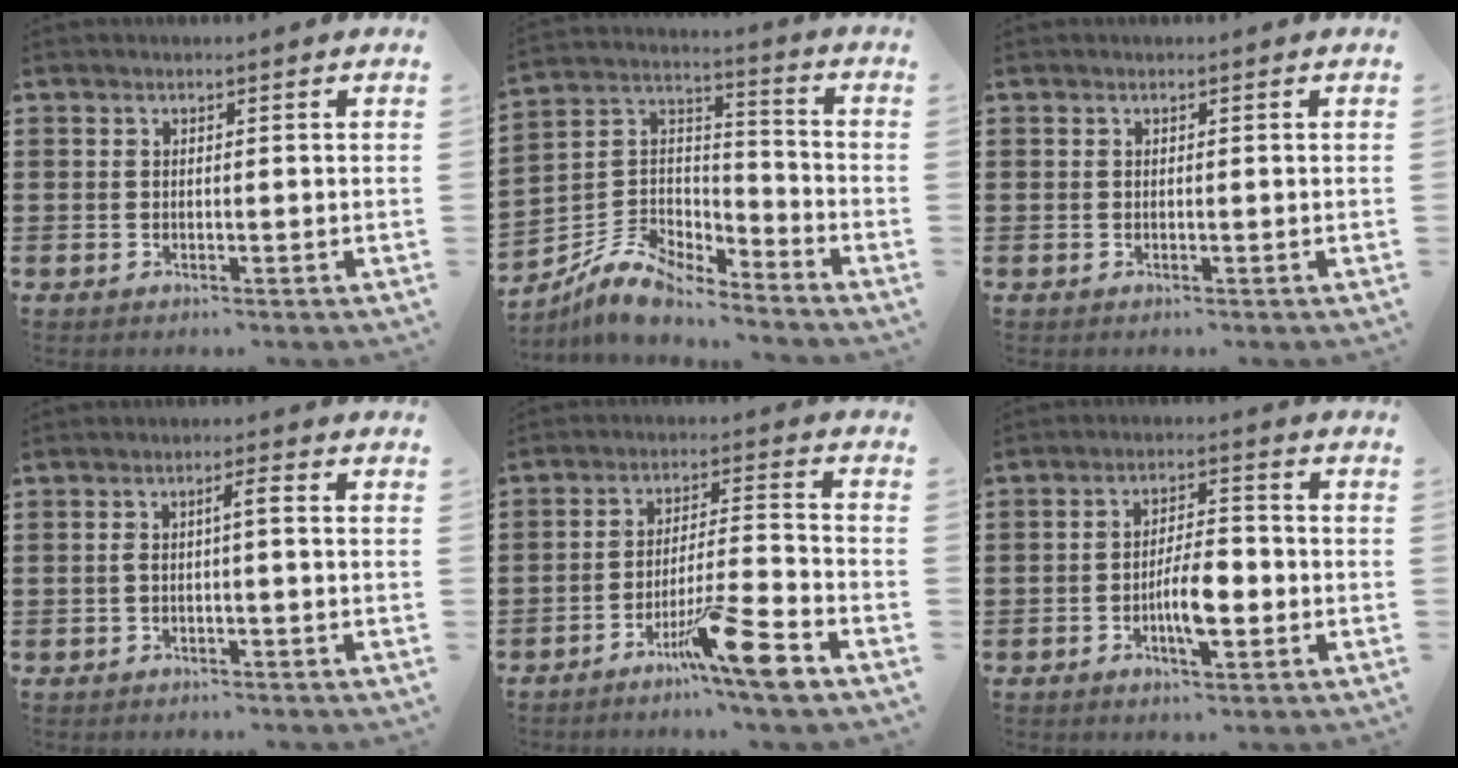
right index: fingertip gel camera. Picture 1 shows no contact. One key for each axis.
{"total": 8.3, "fx": -7.0, "fy": 3.4, "fz": 2.9, "tx": -0.086, "ty": 0.013, "tz": -0.143}
{"total": 0.0}
{"total": 2.4, "fx": -0.3, "fy": 0.2, "fz": 2.4, "tx": -0.046, "ty": 0.003, "tz": -0.008}
{"total": 10.8, "fx": -6.7, "fy": 0.4, "fz": 8.4, "tx": -0.146, "ty": 0.004, "tz": -0.122}
{"total": 6.5, "fx": -2.2, "fy": 2.3, "fz": 5.7, "tx": -0.108, "ty": 0.004, "tz": -0.043}